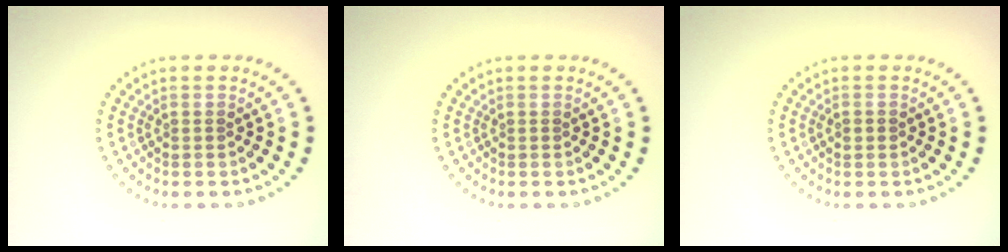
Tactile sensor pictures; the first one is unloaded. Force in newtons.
{"total": 0.0}
{"total": 1.0, "press": 1.0, "slide": 0.0}